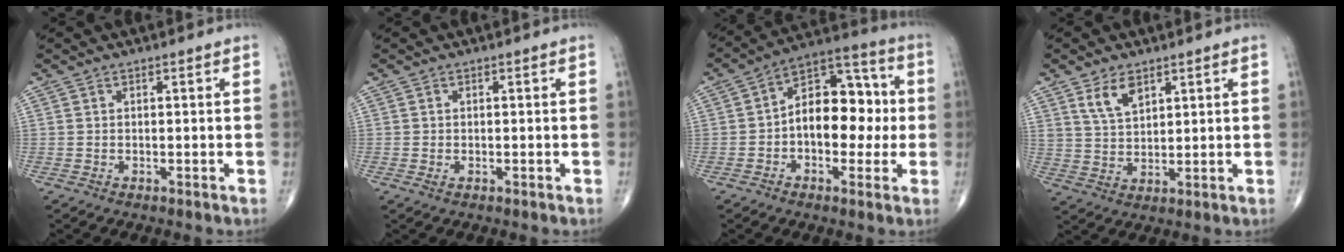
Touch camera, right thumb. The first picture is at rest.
{"total": 0.9, "force": [-0.3, 0.5, 0.7], "torque": [-0.019, 0.004, -0.003]}
{"total": 14.6, "force": [-0.6, 9.1, 11.4], "torque": [-0.130, 0.041, -0.019]}
{"total": 5.6, "force": [3.4, 3.0, 3.4], "torque": [-0.050, -0.019, 0.070]}